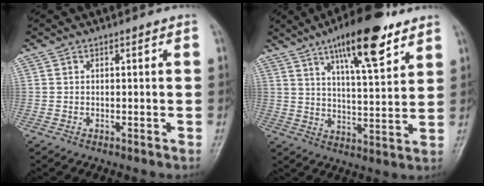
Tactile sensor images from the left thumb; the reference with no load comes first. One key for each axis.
{"total": 15.6, "fx": 9.3, "fy": 4.4, "fz": 11.7, "tx": -0.163, "ty": -0.040, "tz": 0.147}